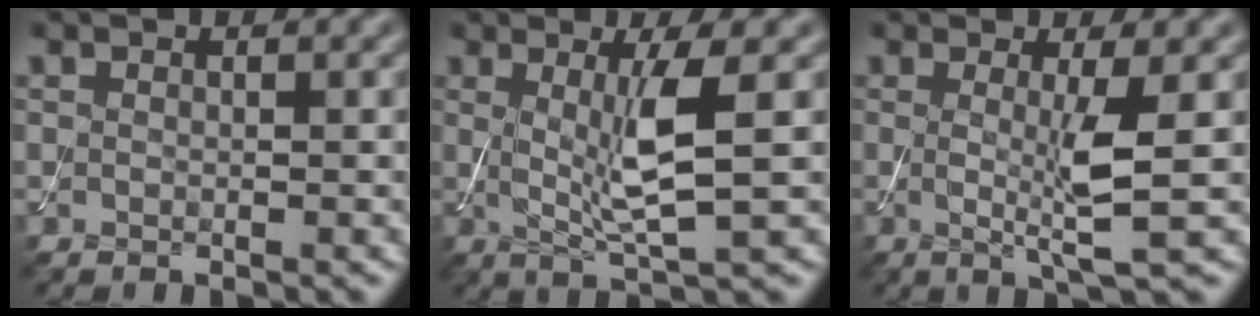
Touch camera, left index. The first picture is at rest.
{"total": 5.1, "force": [0.6, 0.8, 5.0], "torque": [-0.094, -0.009, 0.016]}
{"total": 4.0, "force": [0.0, 0.4, 3.9], "torque": [-0.073, -0.012, 0.002]}